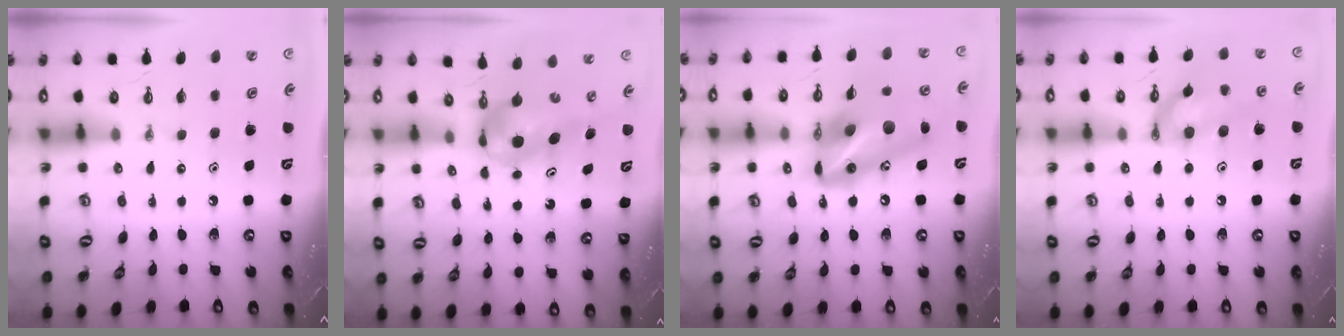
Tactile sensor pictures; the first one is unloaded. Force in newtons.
{"total": 5.3, "press": 5.3, "slide": 0.7}
{"total": 18.0, "press": 17.8, "slide": 2.9}
{"total": 13.9, "press": 13.5, "slide": 3.3}